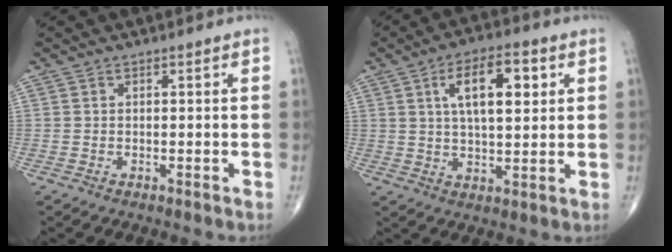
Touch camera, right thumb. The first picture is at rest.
{"total": 11.6, "force": [3.7, 4.9, 9.9], "torque": [-0.148, -0.003, 0.061]}